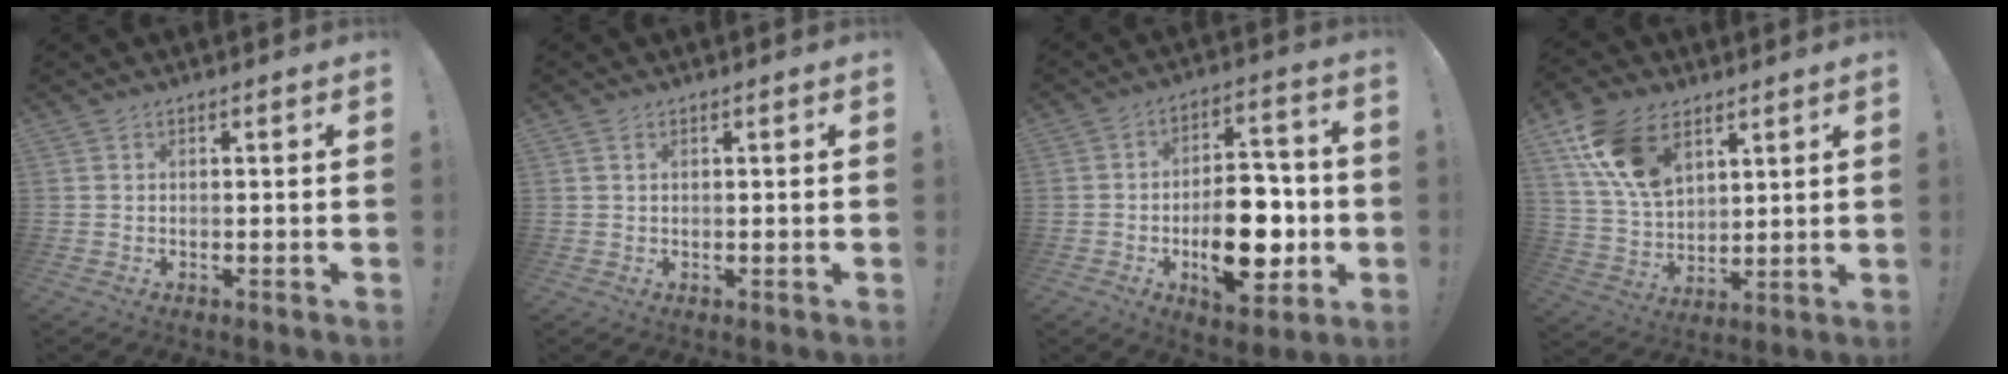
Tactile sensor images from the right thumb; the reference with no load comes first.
{"total": 0.7, "force": [0.4, 0.4, 0.4], "torque": [-0.001, -0.003, 0.007]}
{"total": 18.9, "force": [-3.8, 10.0, 15.6], "torque": [-0.232, 0.015, -0.053]}
{"total": 16.3, "force": [8.6, 10.0, 9.6], "torque": [-0.187, -0.038, 0.166]}